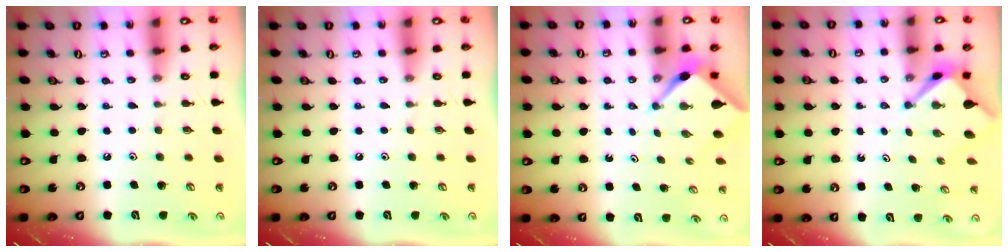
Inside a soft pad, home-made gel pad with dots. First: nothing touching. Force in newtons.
{"total": 0.0}
{"total": 2.3, "press": 2.3, "slide": 0.3}
{"total": 3.1, "press": 3.0, "slide": 0.3}